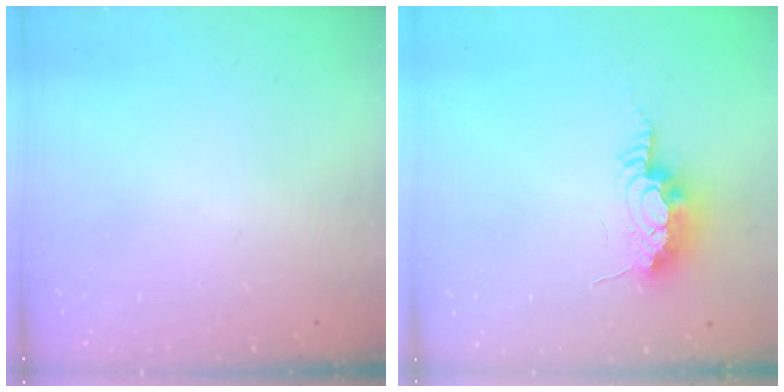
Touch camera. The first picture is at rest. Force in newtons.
{"total": 14.5, "press": 11.0, "slide": 9.4}